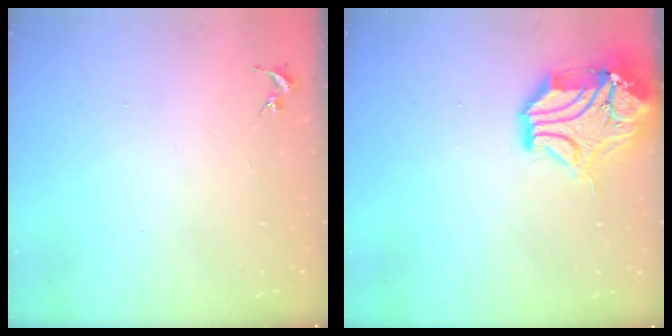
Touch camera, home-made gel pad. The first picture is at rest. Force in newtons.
{"total": 16.8, "press": 16.6, "slide": 2.4}